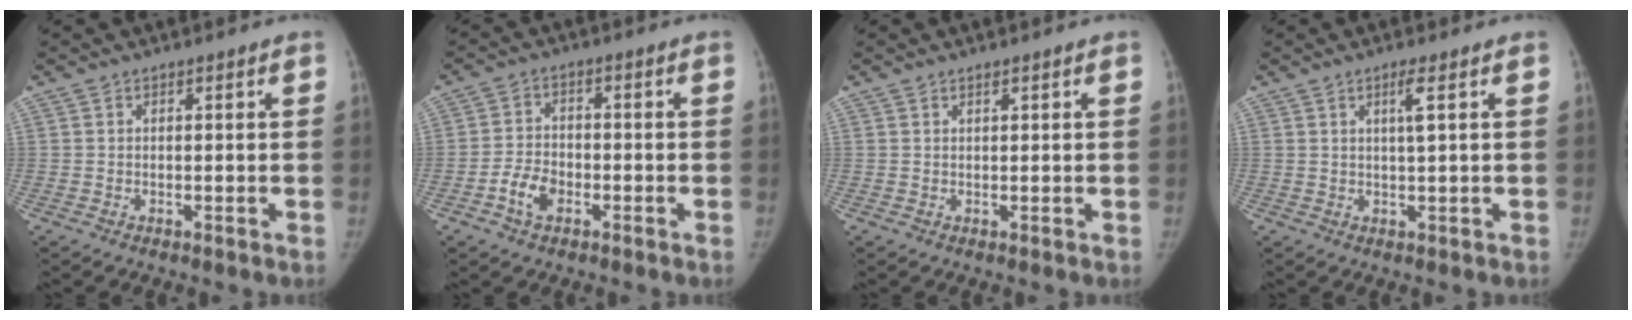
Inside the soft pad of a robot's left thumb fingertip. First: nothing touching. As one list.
[{"total": 5.5, "force": [-2.6, 3.5, 3.3], "torque": [-0.056, 0.021, -0.051]}, {"total": 0.6, "force": [0.4, 0.2, 0.5], "torque": [-0.007, -0.001, 0.007]}, {"total": 2.8, "force": [0.9, -0.1, 2.6], "torque": [-0.054, -0.001, 0.018]}]